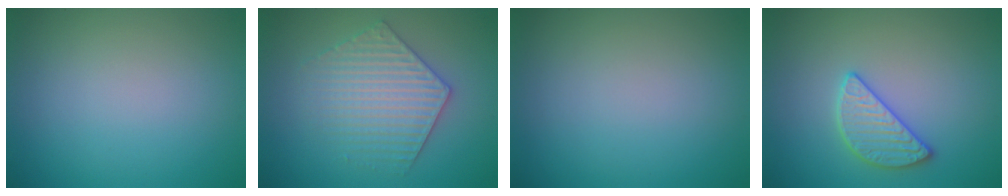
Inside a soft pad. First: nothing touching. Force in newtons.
{"total": 4.0, "press": 3.9, "slide": 0.7}
{"total": 0.0}
{"total": 2.8, "press": 2.8, "slide": 0.1}